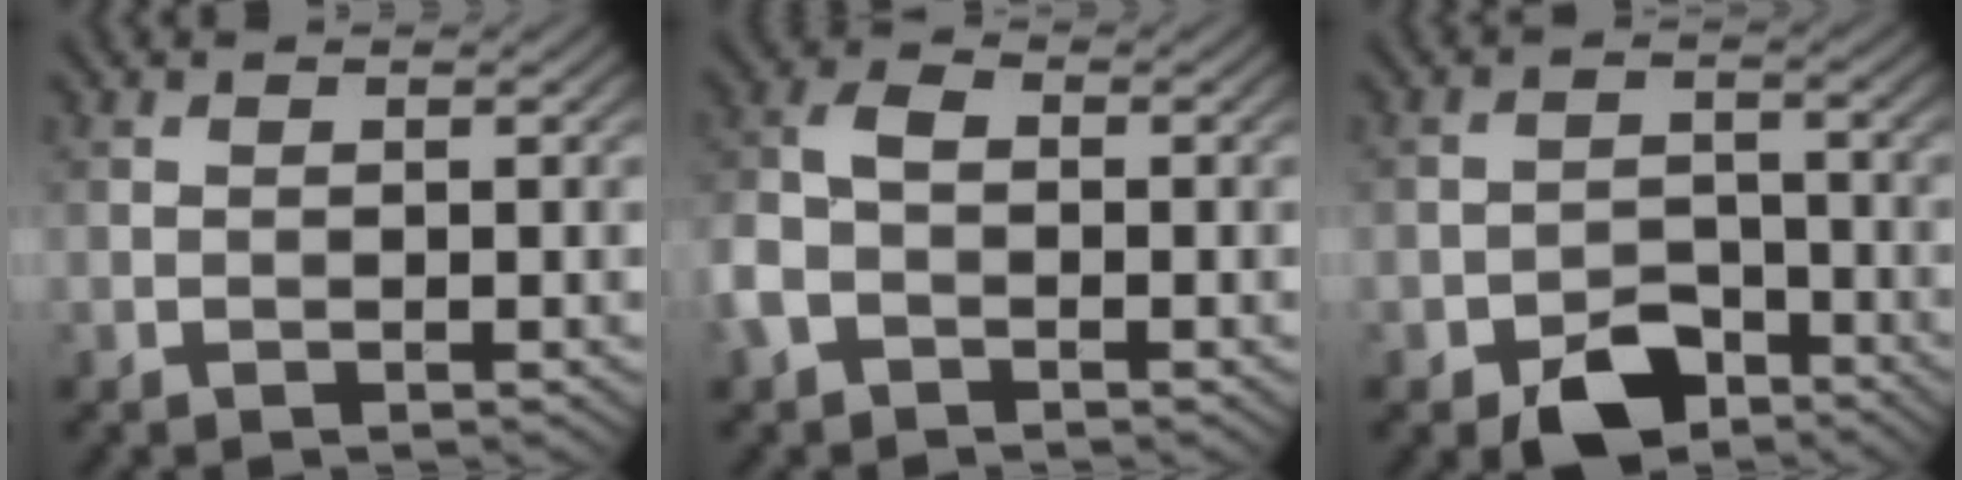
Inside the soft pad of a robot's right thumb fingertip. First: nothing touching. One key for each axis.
{"total": 4.9, "fx": -1.9, "fy": 3.2, "fz": 3.2, "tx": -0.084, "ty": 0.005, "tz": -0.052}
{"total": 5.9, "fx": -4.1, "fy": 3.2, "fz": 2.8, "tx": -0.046, "ty": -0.001, "tz": -0.078}